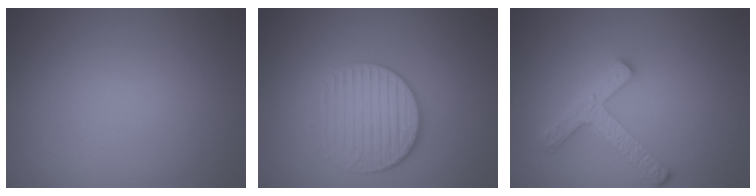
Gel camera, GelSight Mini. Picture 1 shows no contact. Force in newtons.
{"total": 3.8, "press": 3.4, "slide": 1.7}
{"total": 3.4, "press": 3.1, "slide": 1.4}